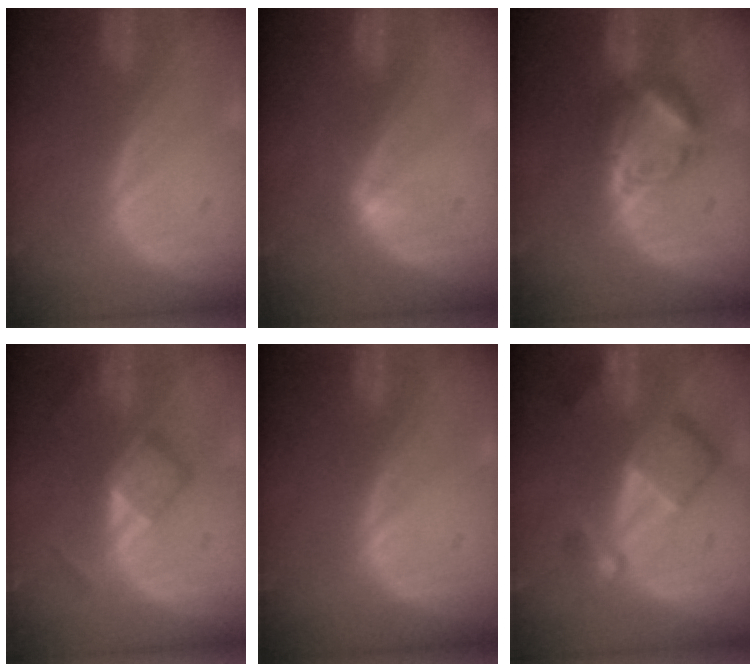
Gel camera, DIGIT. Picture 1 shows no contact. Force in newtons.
{"total": 1.9, "press": 1.5, "slide": 1.1}
{"total": 5.7, "press": 5.7, "slide": 1.0}
{"total": 4.8, "press": 4.6, "slide": 1.6}
{"total": 0.0}
{"total": 7.7, "press": 6.7, "slide": 3.8}